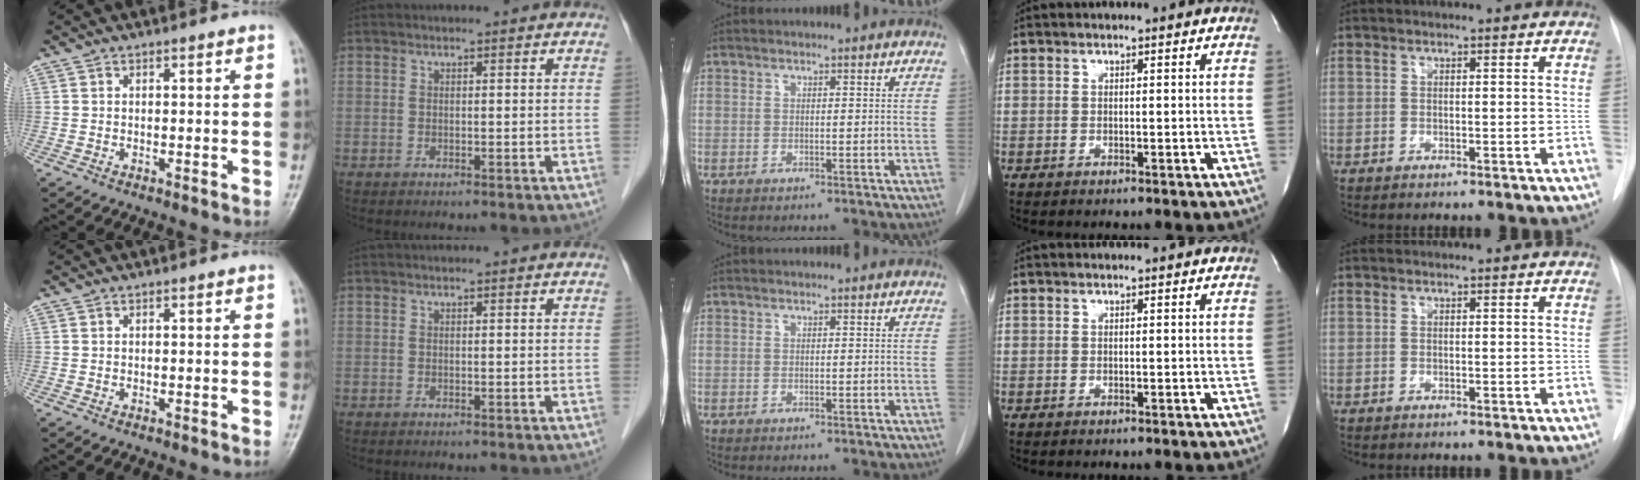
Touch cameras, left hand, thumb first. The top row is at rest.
{}